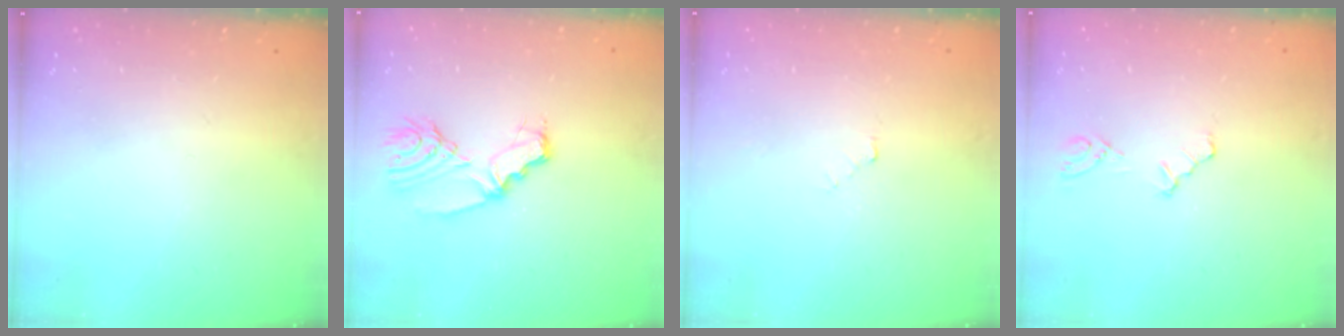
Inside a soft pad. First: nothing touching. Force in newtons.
{"total": 6.8, "press": 6.8, "slide": 0.1}
{"total": 2.8, "press": 2.8, "slide": 0.4}
{"total": 3.7, "press": 3.6, "slide": 0.6}